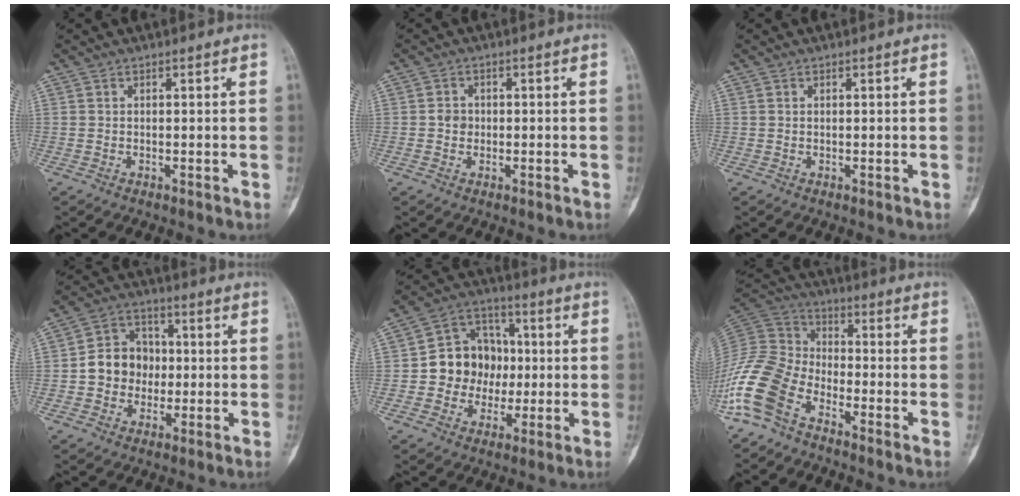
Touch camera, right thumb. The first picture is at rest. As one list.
[{"total": 2.0, "force": [-0.2, 1.8, 0.9], "torque": [-0.006, 0.007, -0.008]}, {"total": 0.0}, {"total": 9.7, "force": [-0.6, 8.5, 4.6], "torque": [-0.039, 0.027, -0.020]}, {"total": 12.5, "force": [-0.4, 11.0, 6.0], "torque": [-0.042, 0.028, -0.009]}, {"total": 14.0, "force": [-8.3, 8.0, 7.8], "torque": [-0.164, 0.055, -0.177]}]